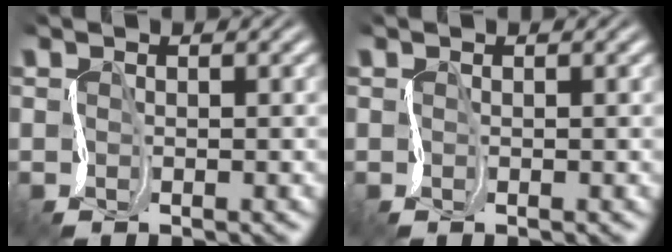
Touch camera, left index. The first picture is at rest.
{"total": 0.0}